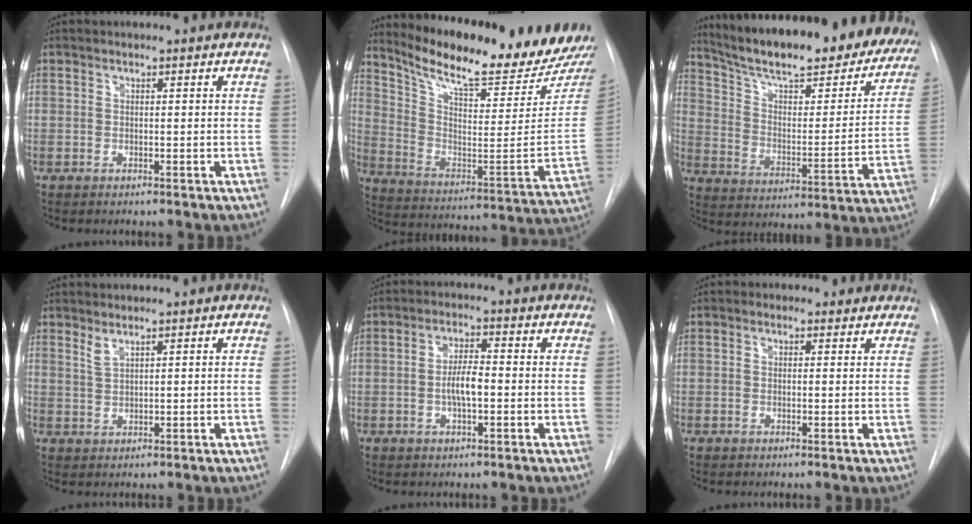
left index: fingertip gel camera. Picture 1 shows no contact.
{"total": 22.8, "force": [20.4, 1.2, 10.2], "torque": [-0.177, -0.080, 0.302]}
{"total": 30.4, "force": [25.7, 7.0, 14.6], "torque": [-0.223, -0.049, 0.338]}
{"total": 1.7, "force": [1.4, 0.0, 0.9], "torque": [-0.022, -0.007, 0.032]}
{"total": 4.2, "force": [-0.7, 1.1, 4.0], "torque": [-0.080, 0.003, -0.013]}
{"total": 1.5, "force": [1.0, 1.1, 0.2], "torque": [-0.002, 0.008, 0.009]}